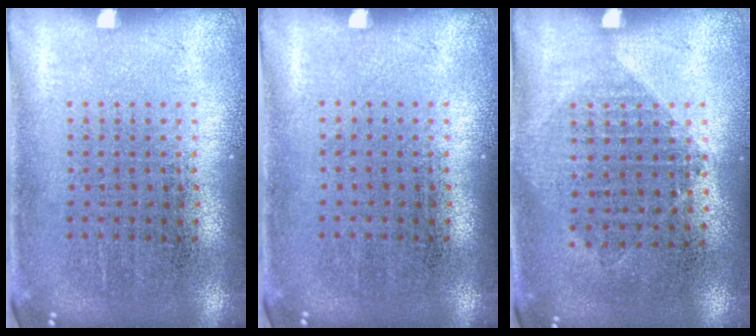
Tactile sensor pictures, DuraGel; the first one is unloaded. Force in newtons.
{"total": 0.0}
{"total": 1.1, "press": 0.9, "slide": 0.5}